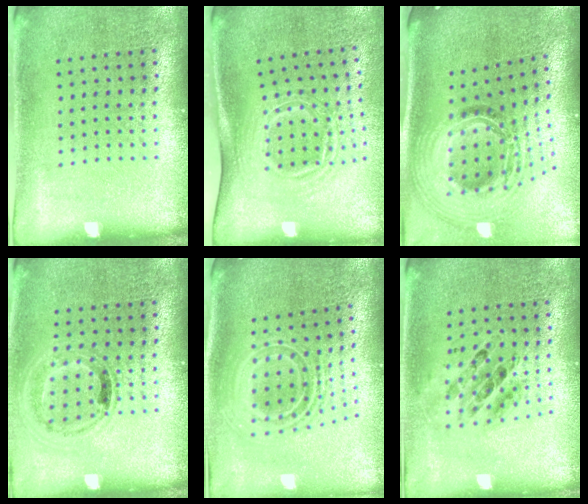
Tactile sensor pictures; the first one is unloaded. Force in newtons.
{"total": 1.7, "press": 1.2, "slide": 1.2}
{"total": 2.4, "press": 1.8, "slide": 1.6}
{"total": 1.0, "press": 1.0, "slide": 0.3}
{"total": 2.3, "press": 1.7, "slide": 1.6}
{"total": 0.7, "press": 0.7, "slide": 0.1}